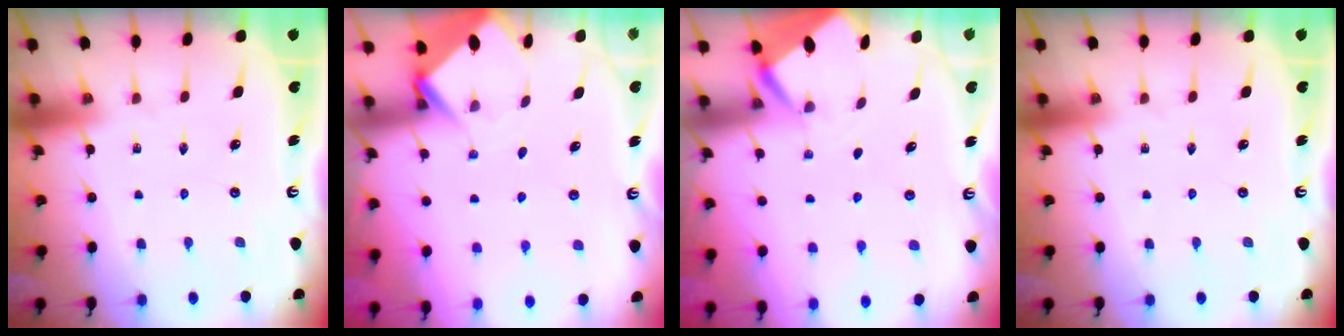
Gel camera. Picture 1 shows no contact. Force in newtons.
{"total": 3.5, "press": 3.5, "slide": 0.3}
{"total": 2.4, "press": 2.4, "slide": 0.3}
{"total": 0.0}